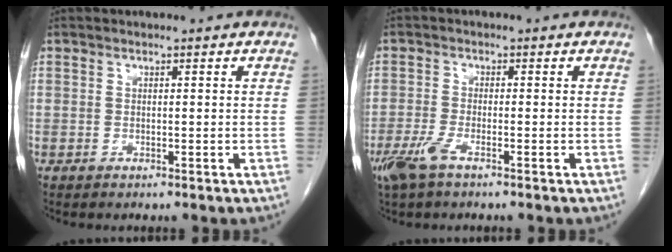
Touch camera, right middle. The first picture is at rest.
{"total": 3.9, "force": [-2.4, 0.7, 2.9], "torque": [-0.071, -0.009, -0.051]}